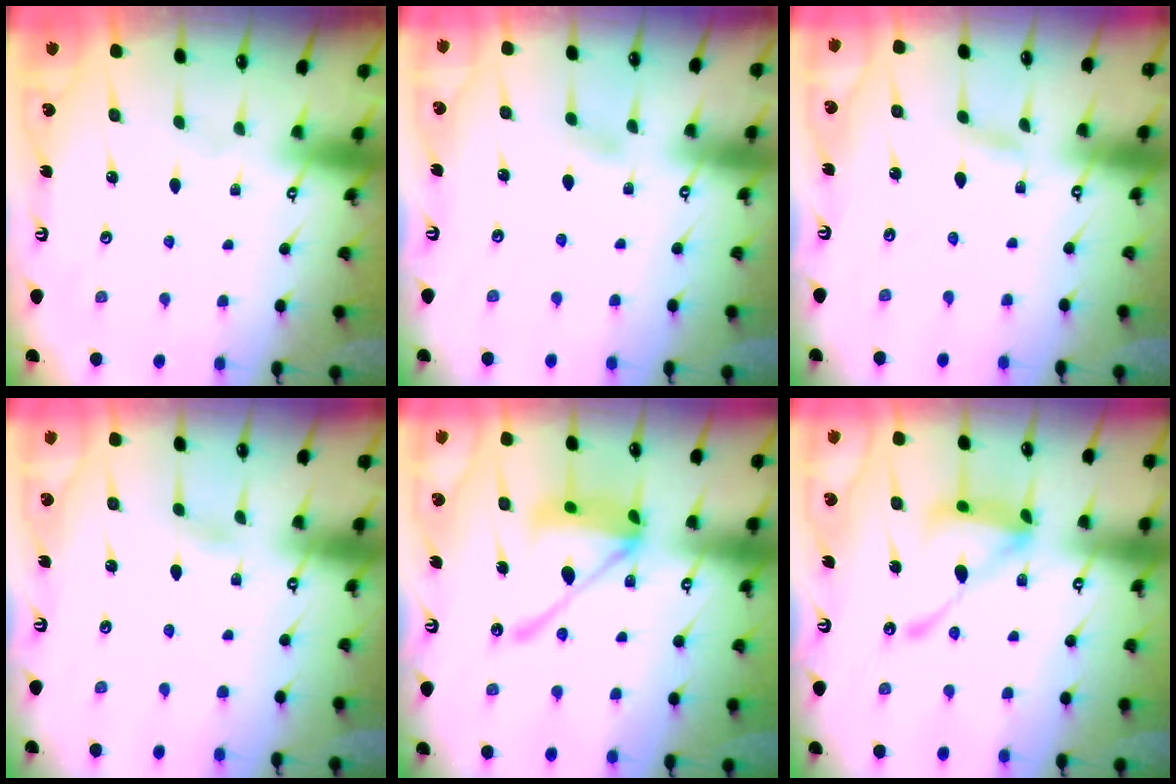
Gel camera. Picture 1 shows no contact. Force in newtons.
{"total": 2.8, "press": 2.8, "slide": 0.3}
{"total": 1.4, "press": 1.4, "slide": 0.1}
{"total": 1.7, "press": 1.7, "slide": 0.2}
{"total": 15.5, "press": 15.4, "slide": 1.6}
{"total": 17.3, "press": 17.2, "slide": 1.4}